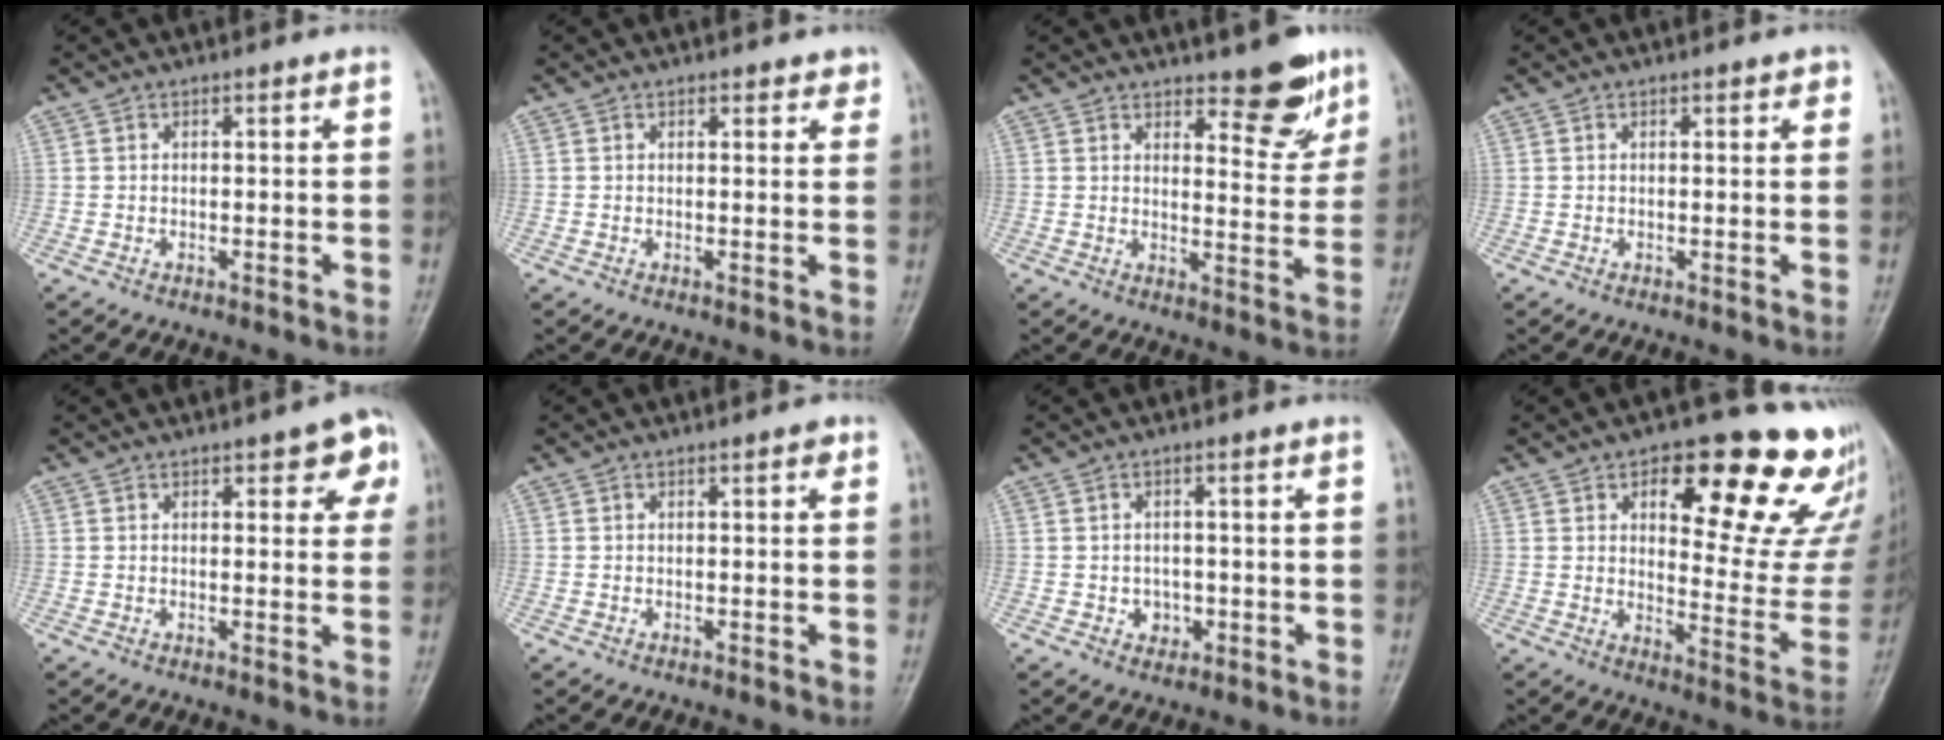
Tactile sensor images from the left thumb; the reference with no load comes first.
{"total": 1.9, "force": [1.4, 1.1, 0.8], "torque": [0.011, -0.005, 0.010]}
{"total": 8.6, "force": [6.1, 3.2, 5.2], "torque": [-0.037, -0.044, 0.085]}
{"total": 1.3, "force": [0.6, 0.7, 0.8], "torque": [0.001, 0.000, 0.004]}
{"total": 6.2, "force": [2.7, 2.7, 4.9], "torque": [-0.028, -0.005, 0.023]}
{"total": 0.9, "force": [0.4, 0.5, 0.7], "torque": [-0.003, 0.001, 0.000]}
{"total": 2.9, "force": [-0.7, 2.5, 1.2], "torque": [-0.002, 0.004, -0.005]}
{"total": 23.3, "force": [13.0, 9.2, 17.0], "torque": [-0.159, -0.062, 0.170]}